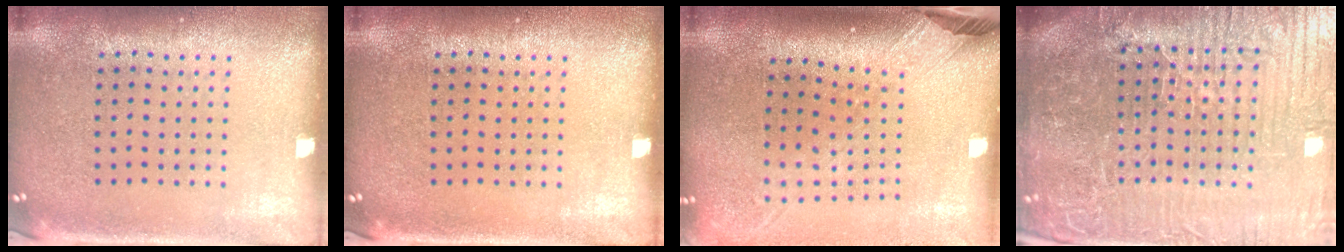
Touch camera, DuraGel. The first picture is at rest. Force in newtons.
{"total": 0.0}
{"total": 2.5, "press": 1.9, "slide": 1.7}
{"total": 7.6, "press": 6.7, "slide": 3.6}